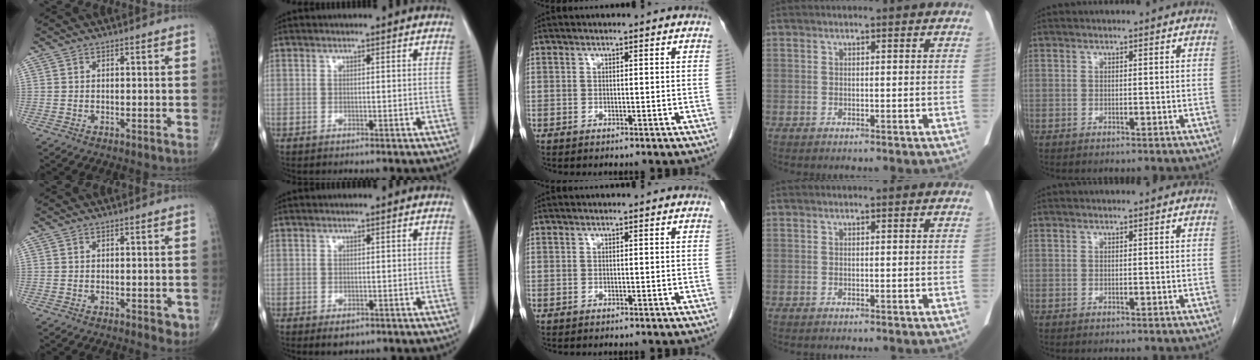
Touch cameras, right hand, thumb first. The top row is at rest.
{"thumb": {"total": 2.4, "force": [-0.6, 1.3, 1.9], "torque": [-0.005, 0.000, -0.006]}, "index": {"total": 2.1, "force": [-1.1, 1.3, 1.1], "torque": [-0.010, -0.001, -0.007]}}